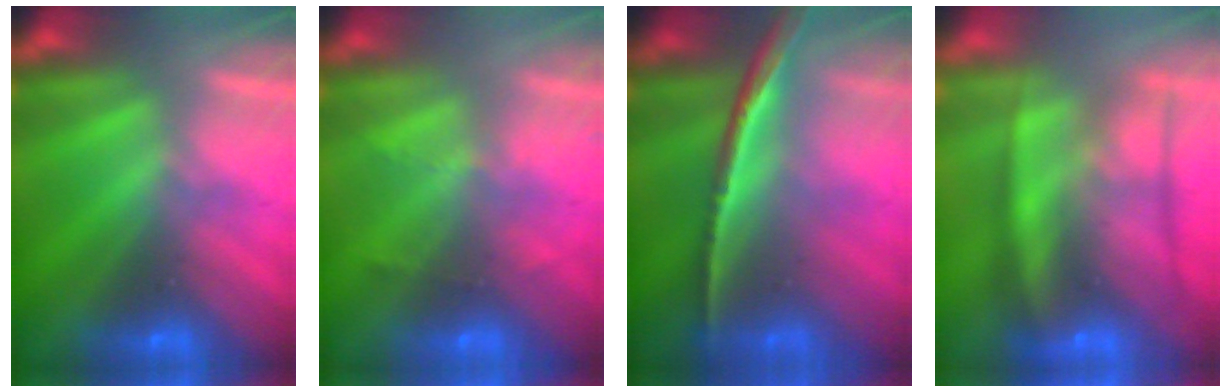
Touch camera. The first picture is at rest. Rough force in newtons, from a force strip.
{"total": 2.2}
{"total": 1.5}
{"total": 5.8}